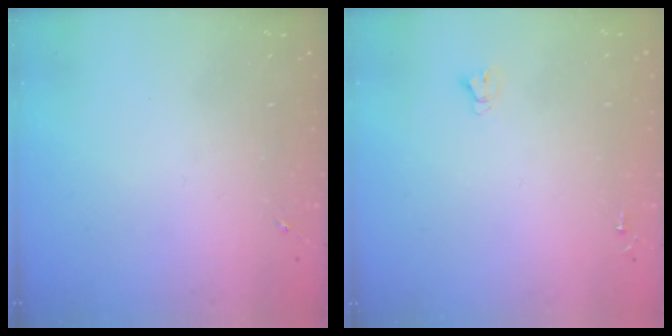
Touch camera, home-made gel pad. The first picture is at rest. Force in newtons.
{"total": 2.4, "press": 2.4, "slide": 0.2}